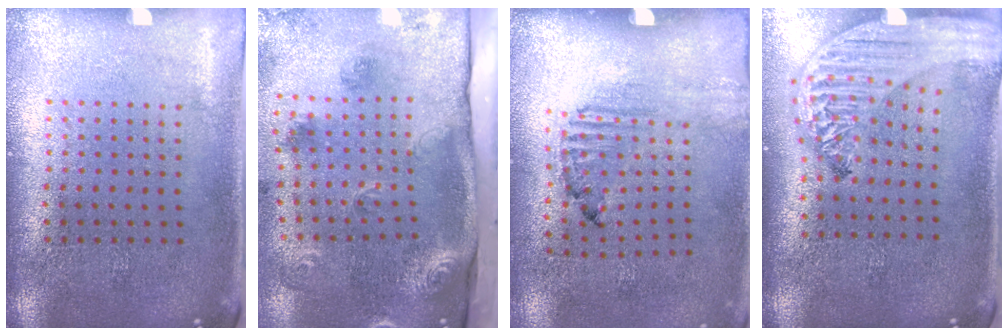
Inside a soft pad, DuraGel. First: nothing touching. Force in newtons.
{"total": 3.2, "press": 2.1, "slide": 2.4}
{"total": 1.6, "press": 1.1, "slide": 1.2}
{"total": 2.9, "press": 2.2, "slide": 1.8}